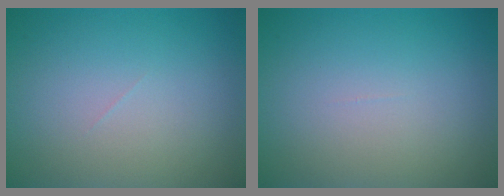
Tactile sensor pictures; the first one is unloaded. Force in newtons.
{"total": 0.0}